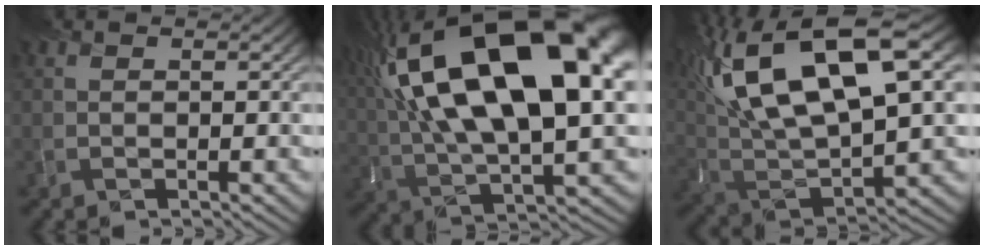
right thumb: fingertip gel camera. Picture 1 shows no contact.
{"total": 22.2, "force": [7.6, 9.0, 18.9], "torque": [-0.358, 0.028, 0.145]}
{"total": 19.4, "force": [8.5, 8.0, 15.5], "torque": [-0.337, 0.036, 0.167]}